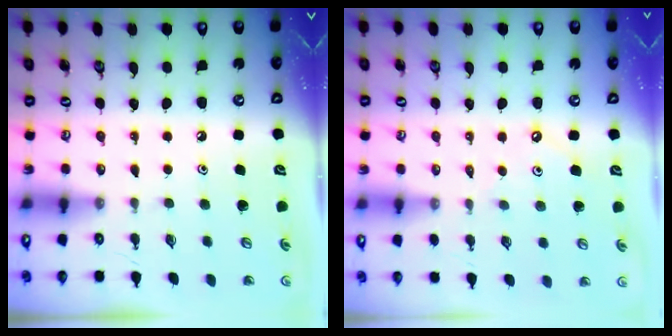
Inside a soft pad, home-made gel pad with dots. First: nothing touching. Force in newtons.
{"total": 2.4, "press": 2.3, "slide": 0.4}